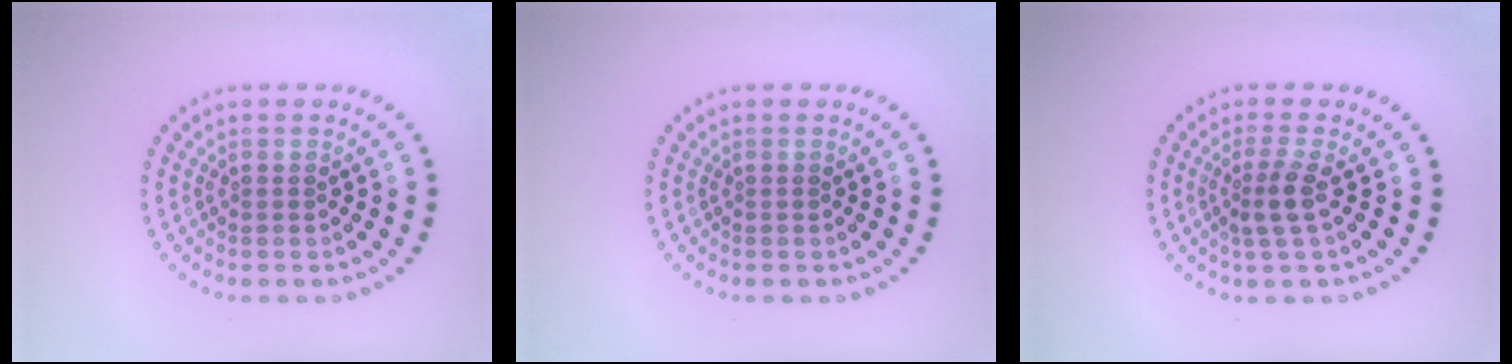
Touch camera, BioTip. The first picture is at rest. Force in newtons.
{"total": 0.0}
{"total": 2.3, "press": 1.7, "slide": 1.5}